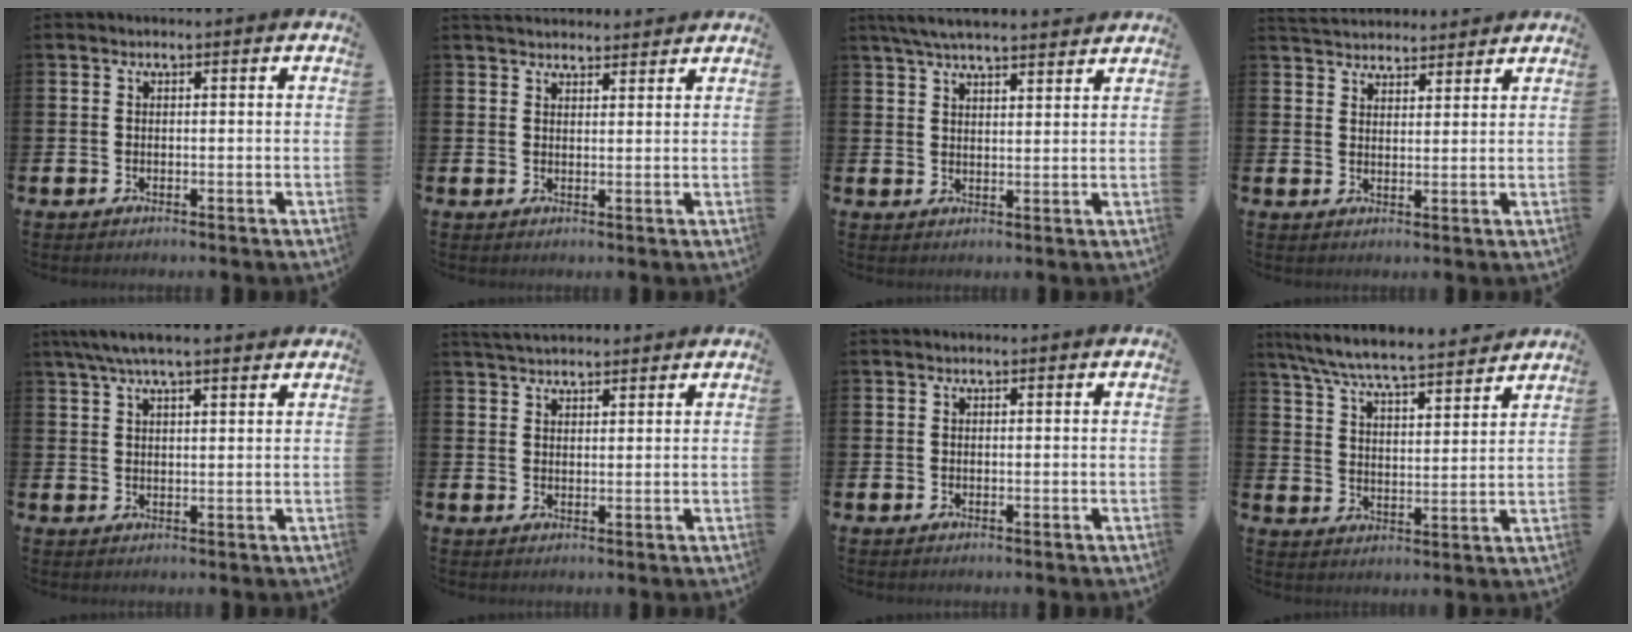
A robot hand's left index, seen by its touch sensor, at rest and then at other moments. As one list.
[{"total": 2.9, "force": [2.8, 0.6, 0.1], "torque": [0.006, -0.015, 0.049]}, {"total": 5.6, "force": [5.3, 0.7, 1.7], "torque": [-0.053, -0.013, 0.099]}, {"total": 4.1, "force": [4.0, 0.9, -0.3], "torque": [-0.003, -0.022, 0.073]}, {"total": 5.2, "force": [4.3, 0.9, 2.7], "torque": [-0.060, -0.003, 0.078]}, {"total": 3.5, "force": [3.4, 0.7, 0.6], "torque": [-0.017, -0.009, 0.063]}, {"total": 0.0}, {"total": 7.6, "force": [7.2, 0.3, 2.4], "torque": [-0.076, -0.049, 0.126]}]